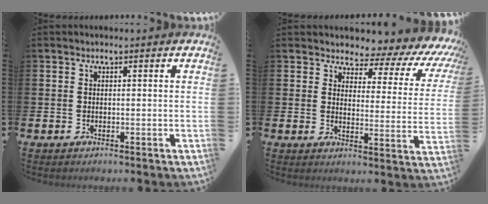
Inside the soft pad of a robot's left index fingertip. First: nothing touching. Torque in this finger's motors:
{"motor_torque": [0.38, -0.35, 0.50, 0.05]}